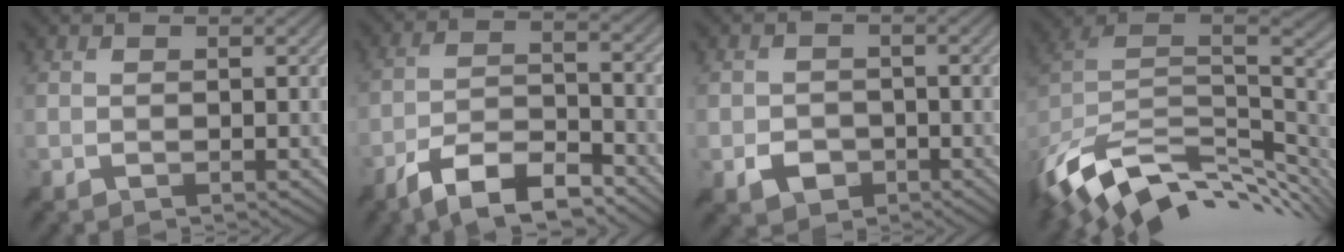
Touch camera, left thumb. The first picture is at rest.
{"total": 10.0, "force": [-7.3, 3.1, 6.0], "torque": [-0.106, 0.002, -0.139]}
{"total": 2.9, "force": [-1.4, 2.3, 1.0], "torque": [-0.020, -0.007, -0.025]}
{"total": 13.2, "force": [-6.0, 7.6, 9.0], "torque": [-0.201, -0.023, -0.090]}